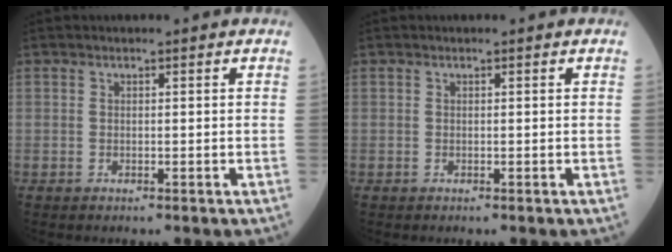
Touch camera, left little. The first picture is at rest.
{"total": 0.0}